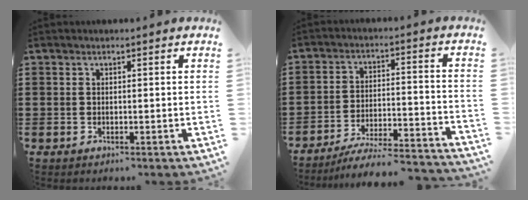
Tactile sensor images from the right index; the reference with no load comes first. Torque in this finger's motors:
{"motor_torque": [-0.23, 0.30, -0.49, -0.21]}